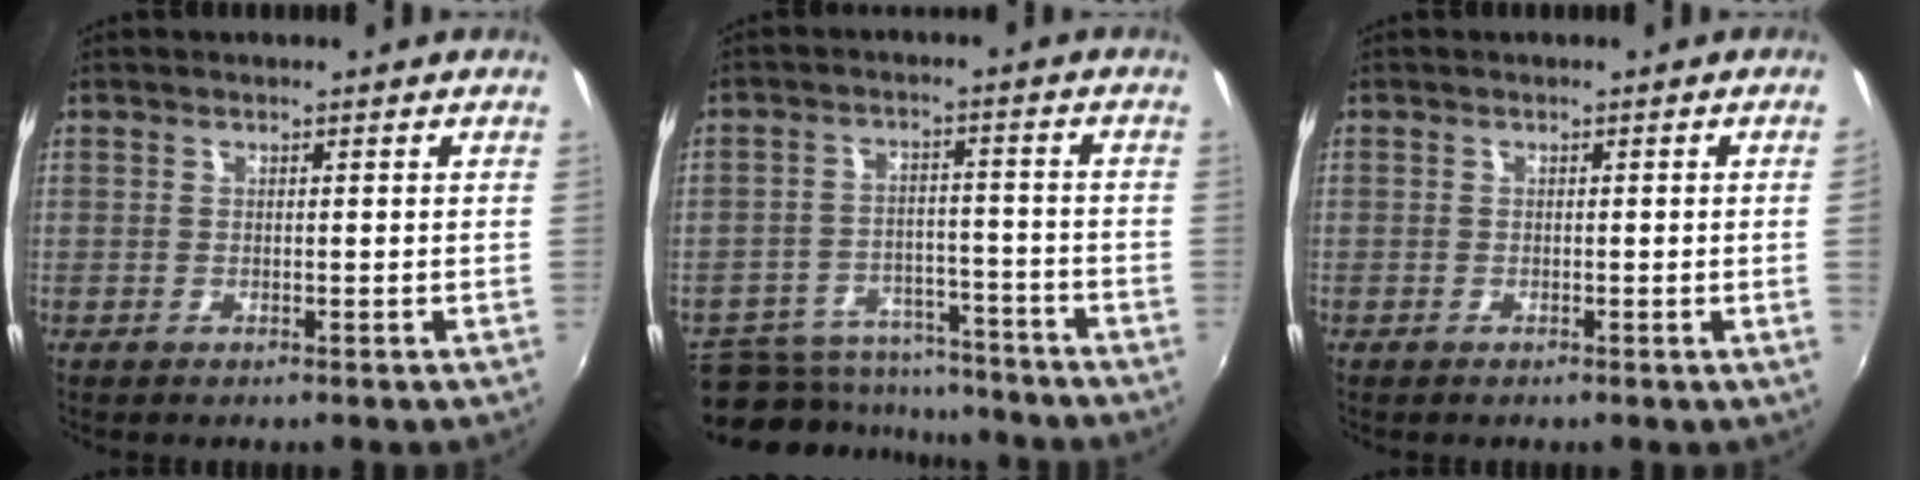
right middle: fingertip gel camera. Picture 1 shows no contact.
{"total": 12.8, "force": [-10.7, 6.3, 3.2], "torque": [-0.080, 0.022, -0.145]}
{"total": 1.7, "force": [0.0, -1.1, 1.4], "torque": [-0.013, -0.013, 0.003]}